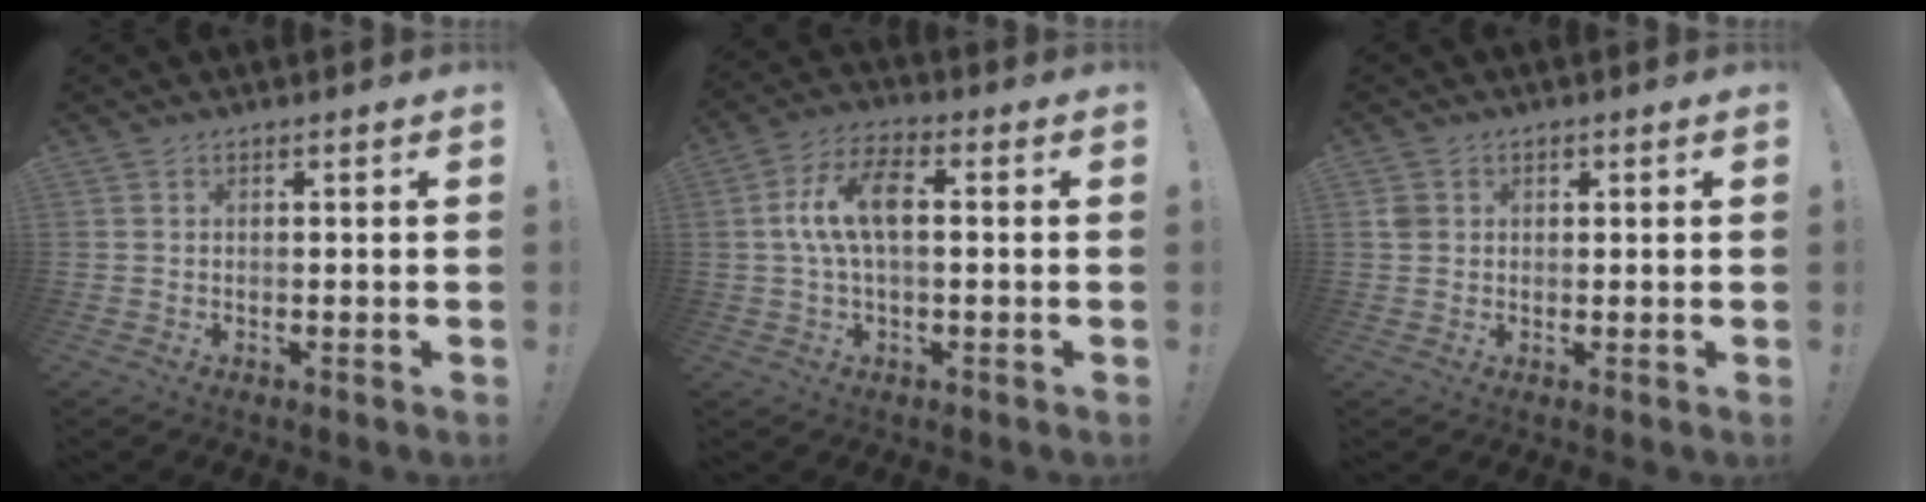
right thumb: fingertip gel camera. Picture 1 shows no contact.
{"total": 10.7, "force": [1.0, 4.9, 9.4], "torque": [-0.181, 0.009, 0.018]}
{"total": 2.8, "force": [0.8, 2.5, 0.9], "torque": [-0.015, 0.005, 0.017]}